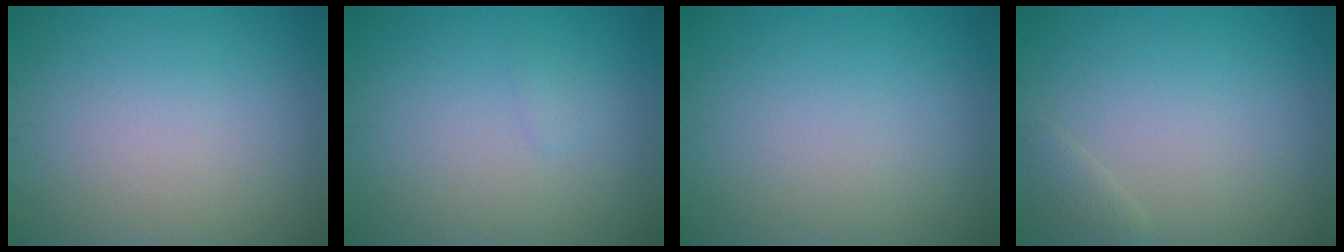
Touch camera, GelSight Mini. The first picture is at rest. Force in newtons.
{"total": 0.5, "press": 0.5, "slide": 0.0}
{"total": 0.0}
{"total": 1.1, "press": 1.1, "slide": 0.0}